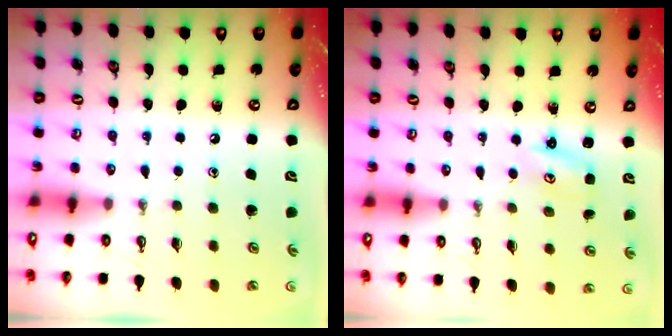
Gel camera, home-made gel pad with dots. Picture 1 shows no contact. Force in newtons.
{"total": 1.8, "press": 1.8, "slide": 0.2}